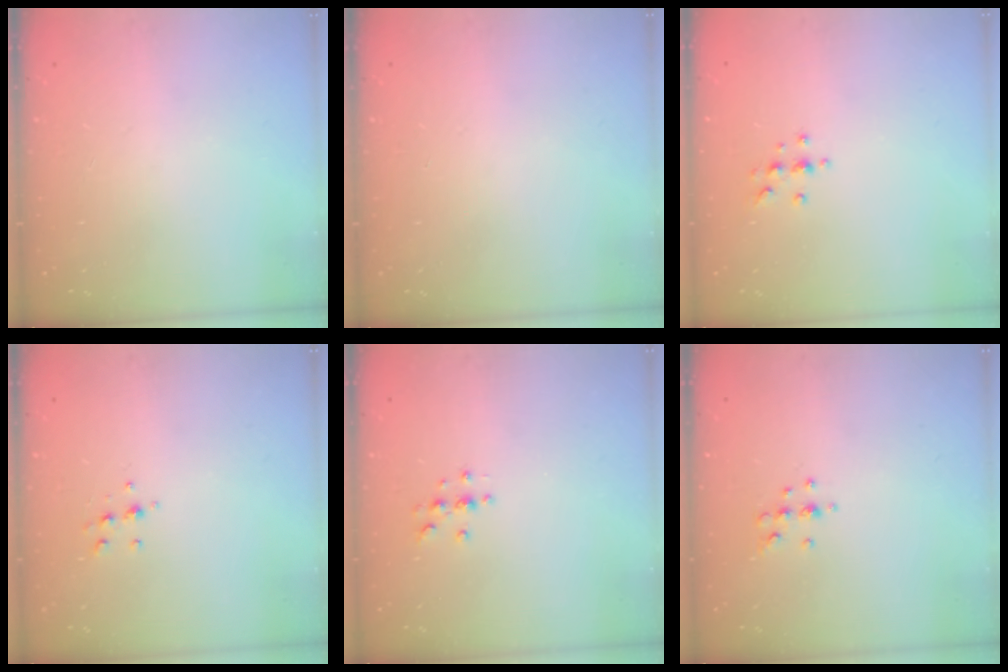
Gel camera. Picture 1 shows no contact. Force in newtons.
{"total": 0.0}
{"total": 4.7, "press": 4.7, "slide": 0.6}
{"total": 5.8, "press": 5.8, "slide": 0.6}
{"total": 3.0, "press": 3.0, "slide": 0.4}
{"total": 4.8, "press": 4.4, "slide": 1.8}